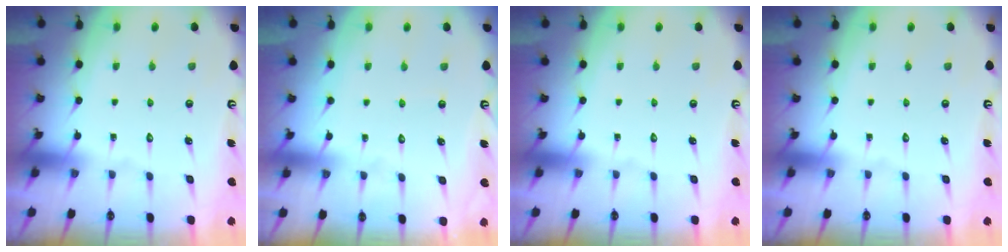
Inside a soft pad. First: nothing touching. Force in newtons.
{"total": 2.3, "press": 2.3, "slide": 0.3}
{"total": 0.0}
{"total": 0.0}